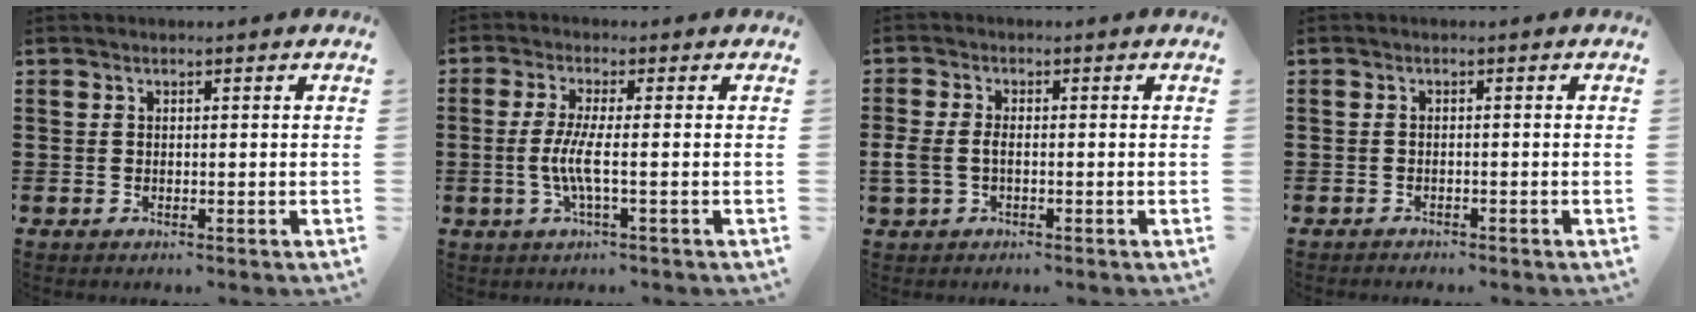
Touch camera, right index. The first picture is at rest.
{"total": 5.0, "force": [-0.9, 0.3, 4.9], "torque": [-0.110, -0.010, -0.026]}
{"total": 2.6, "force": [-0.6, 1.6, 2.0], "torque": [-0.055, -0.007, -0.015]}
{"total": 0.8, "force": [-0.8, 0.2, -0.1], "torque": [-0.001, 0.002, -0.017]}